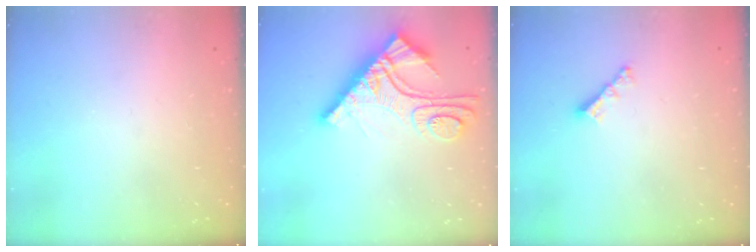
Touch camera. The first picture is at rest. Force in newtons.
{"total": 13.9, "press": 13.8, "slide": 1.4}
{"total": 3.8, "press": 3.8, "slide": 0.2}